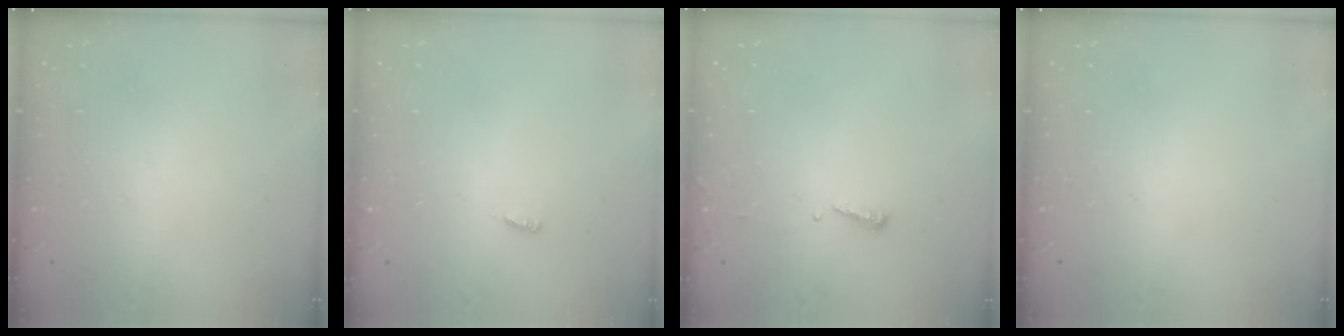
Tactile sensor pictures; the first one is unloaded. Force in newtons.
{"total": 3.0, "press": 3.0, "slide": 0.0}
{"total": 3.9, "press": 3.9, "slide": 0.4}
{"total": 0.0}